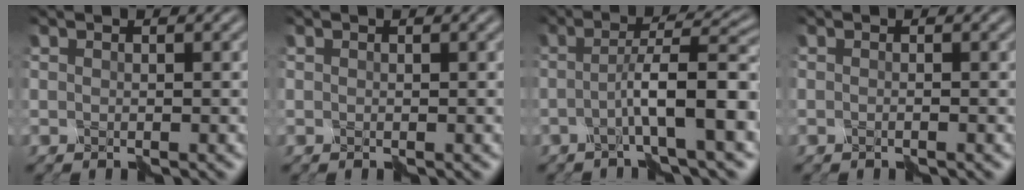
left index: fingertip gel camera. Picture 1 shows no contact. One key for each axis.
{"total": 0.0}
{"total": 7.4, "fx": -1.9, "fy": 1.4, "fz": 7.0, "tx": -0.103, "ty": 0.016, "tz": -0.041}
{"total": 0.6, "fx": -0.5, "fy": 0.1, "fz": 0.4, "tx": -0.003, "ty": -0.006, "tz": -0.008}